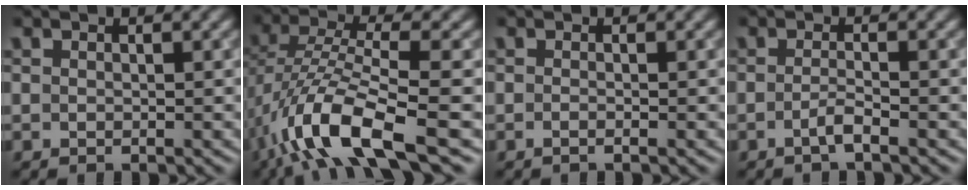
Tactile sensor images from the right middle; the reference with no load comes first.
{"total": 9.9, "force": [-4.9, 2.9, 8.1], "torque": [-0.158, 0.006, -0.098]}
{"total": 0.9, "force": [-0.3, 0.3, 0.8], "torque": [-0.010, -0.006, -0.010]}
{"total": 1.6, "force": [-0.8, 0.3, 1.3], "torque": [-0.023, 0.003, -0.019]}